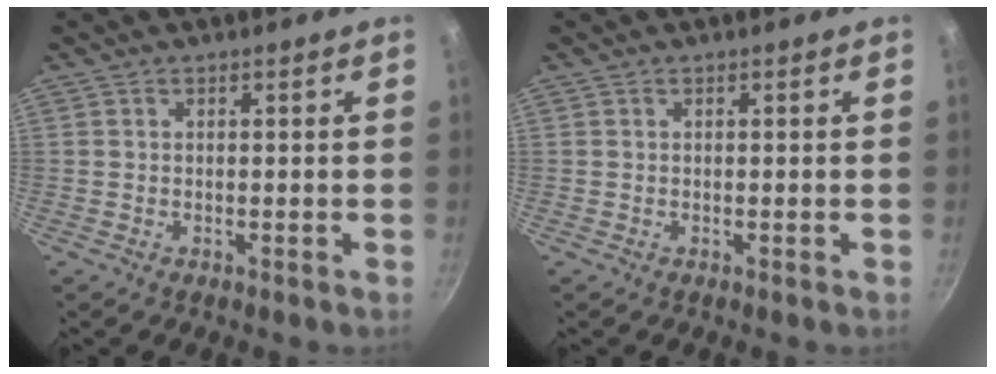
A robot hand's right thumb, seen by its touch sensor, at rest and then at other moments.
{"total": 0.0}